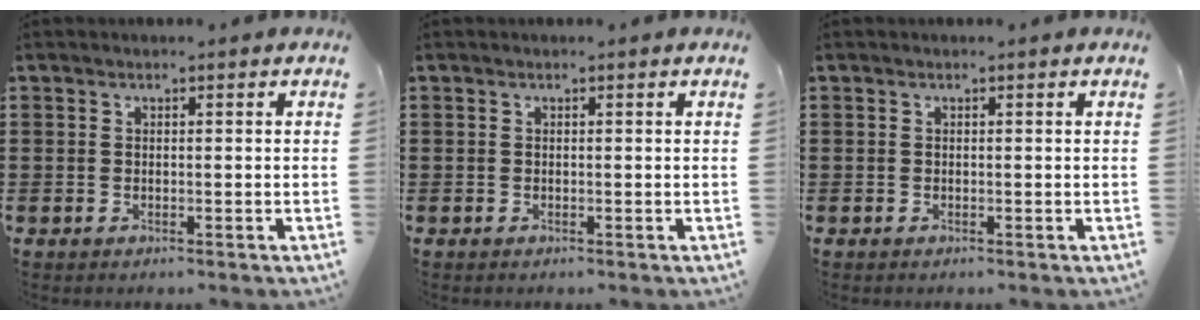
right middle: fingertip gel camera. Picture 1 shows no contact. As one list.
[{"total": 0.0}, {"total": 0.0}]